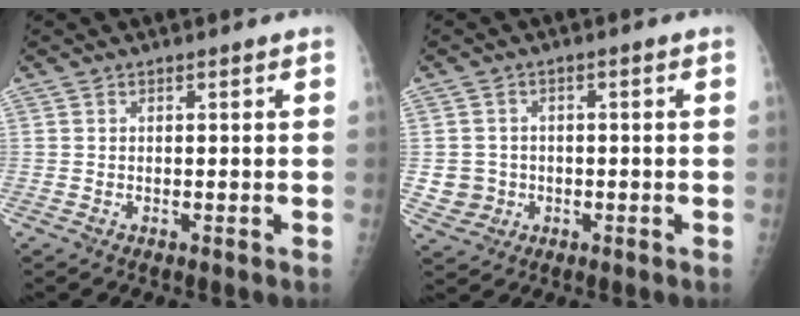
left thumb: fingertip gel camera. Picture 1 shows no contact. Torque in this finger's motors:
{"motor_torque": [-0.23, 0.19, 0.00, -0.01, 0.00]}